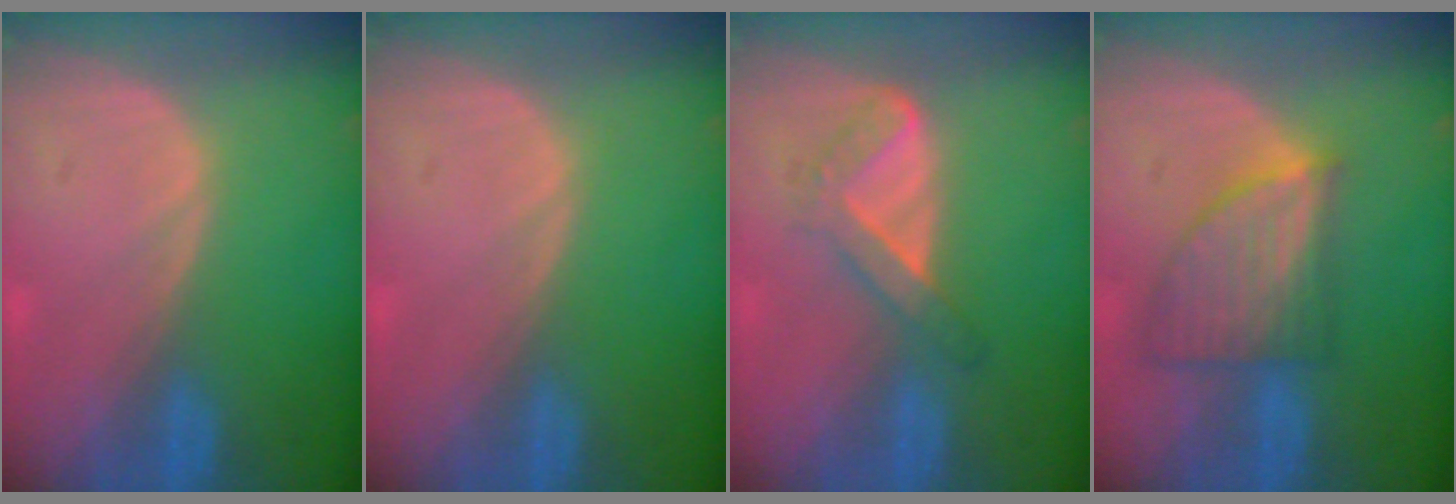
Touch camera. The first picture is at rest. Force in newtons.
{"total": 0.0}
{"total": 4.5, "press": 4.2, "slide": 1.6}
{"total": 7.6, "press": 6.7, "slide": 3.5}